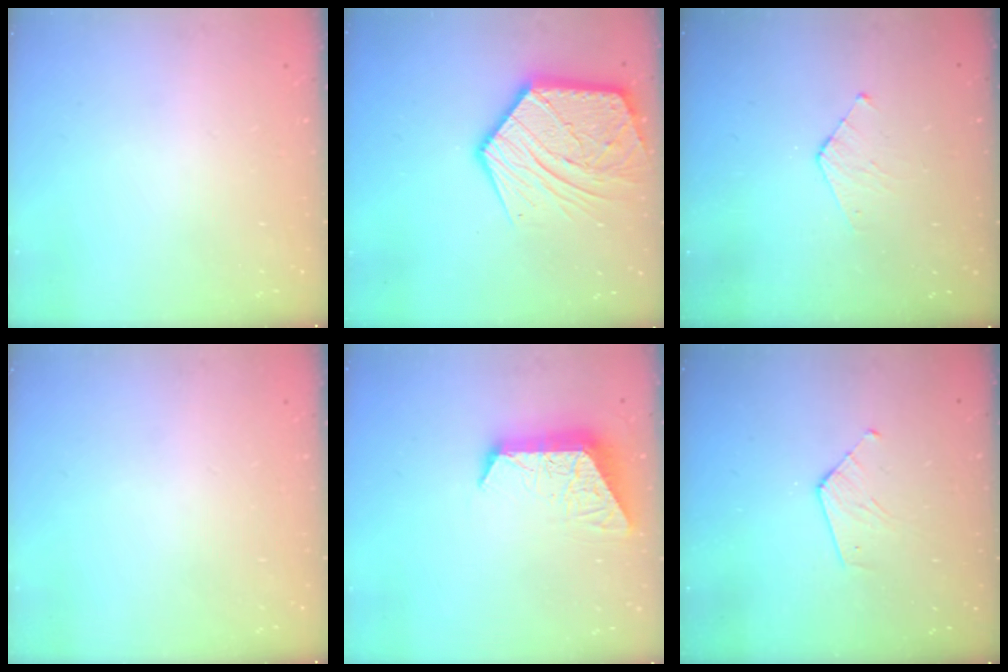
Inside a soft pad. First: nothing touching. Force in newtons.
{"total": 20.1, "press": 20.0, "slide": 1.9}
{"total": 3.7, "press": 3.7, "slide": 0.3}
{"total": 0.0}
{"total": 9.9, "press": 9.9, "slide": 0.9}
{"total": 5.9, "press": 5.9, "slide": 0.5}